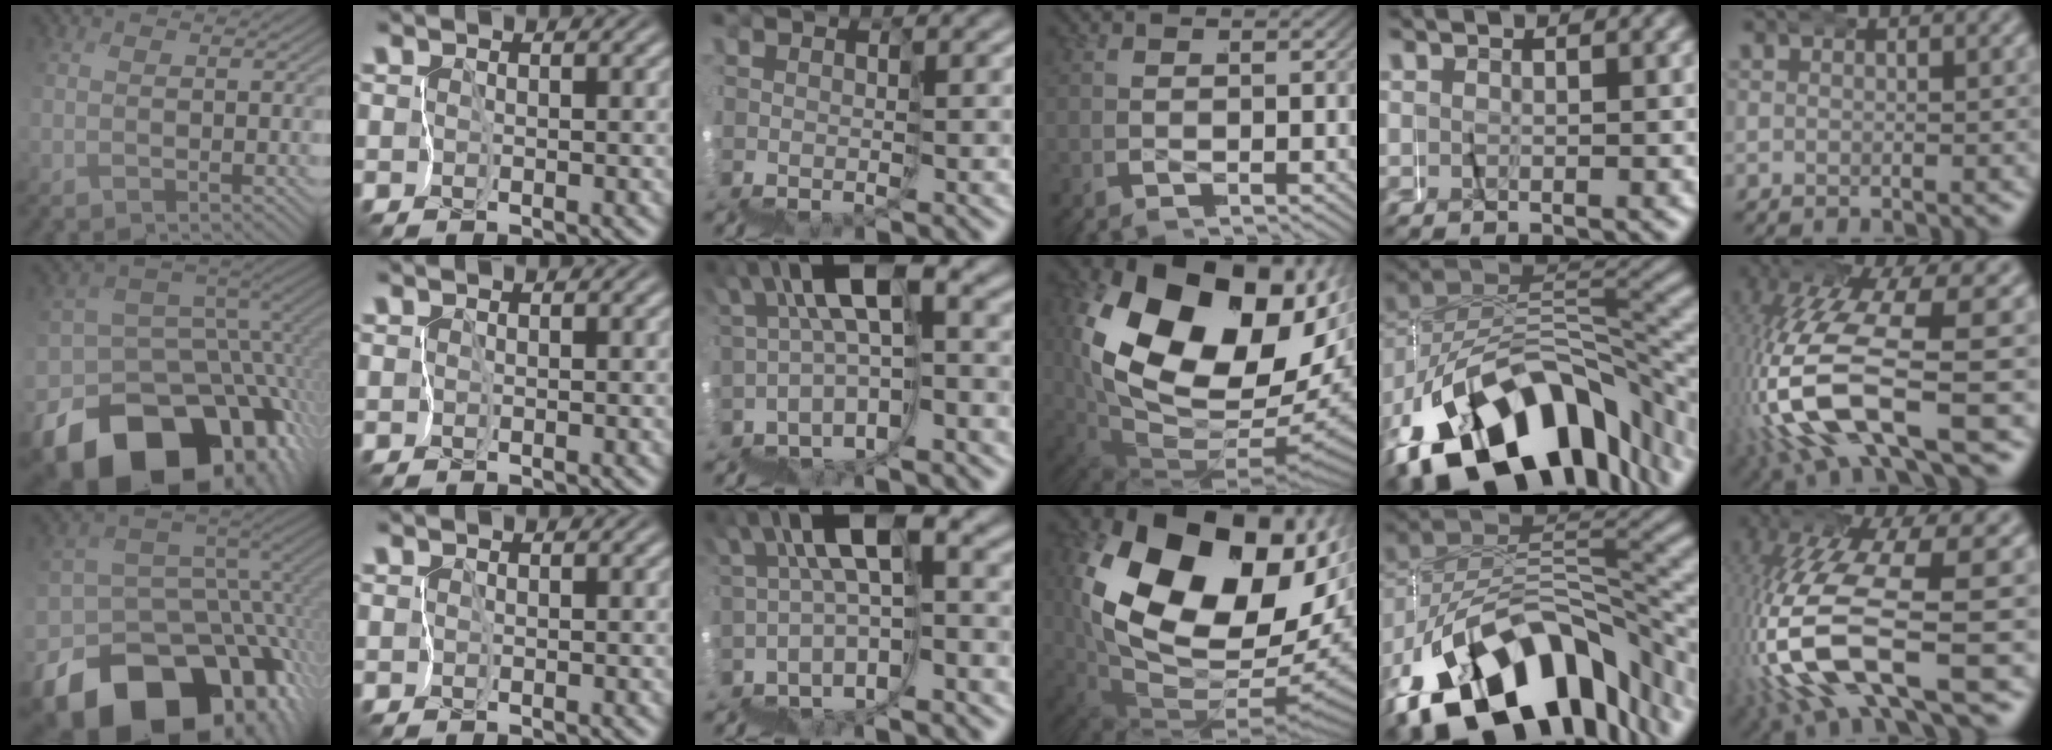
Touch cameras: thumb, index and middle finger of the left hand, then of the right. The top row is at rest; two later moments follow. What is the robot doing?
{"motion": "wrap", "object": "masking tape"}